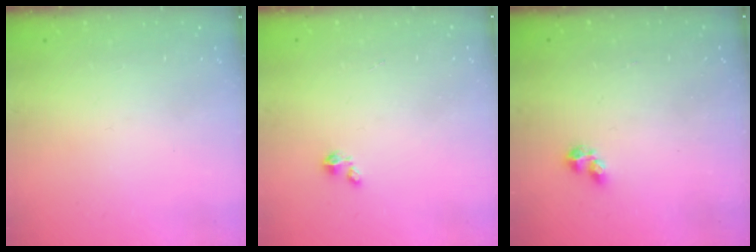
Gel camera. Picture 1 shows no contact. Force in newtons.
{"total": 1.4, "press": 1.4, "slide": 0.2}
{"total": 2.3, "press": 2.2, "slide": 0.6}